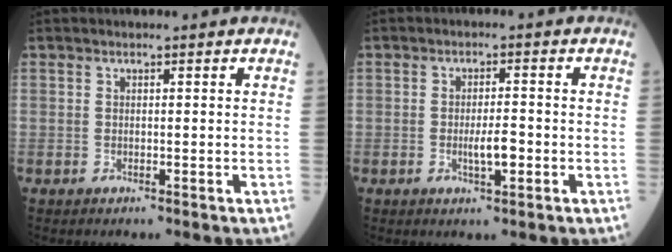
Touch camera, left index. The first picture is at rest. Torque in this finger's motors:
{"motor_torque": [0.42, -0.05, 0.09, 0.06]}